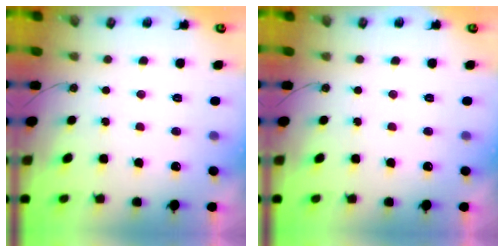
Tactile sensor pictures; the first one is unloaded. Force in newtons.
{"total": 0.0}